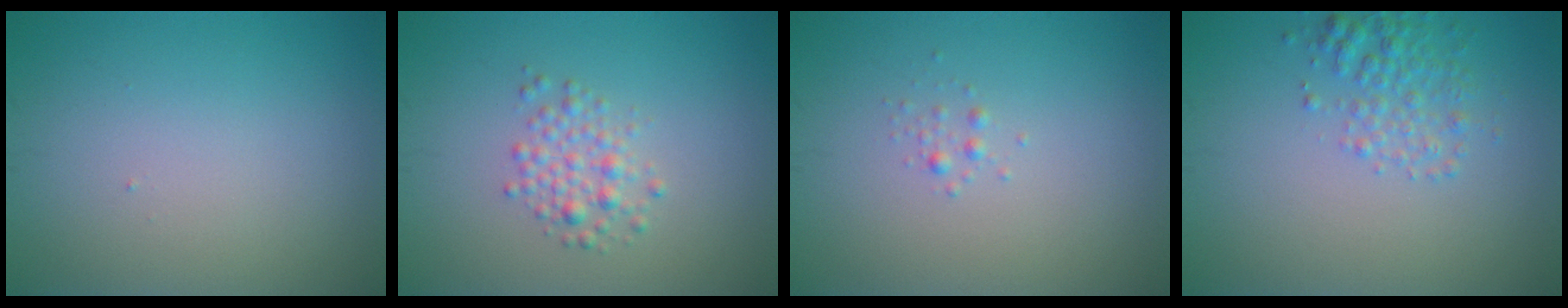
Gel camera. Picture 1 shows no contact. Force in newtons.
{"total": 2.2, "press": 2.2, "slide": 0.1}
{"total": 0.7, "press": 0.7, "slide": 0.0}
{"total": 2.5, "press": 2.5, "slide": 0.1}